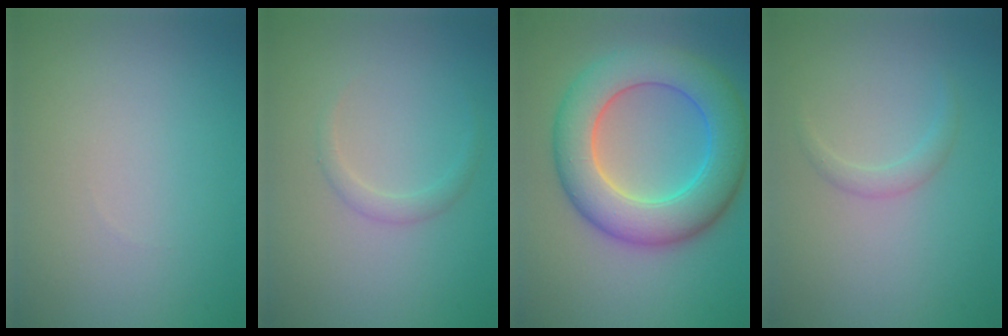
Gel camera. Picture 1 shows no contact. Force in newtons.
{"total": 1.2, "press": 1.2, "slide": 0.0}
{"total": 9.1, "press": 9.1, "slide": 0.2}
{"total": 1.2, "press": 1.2, "slide": 0.1}